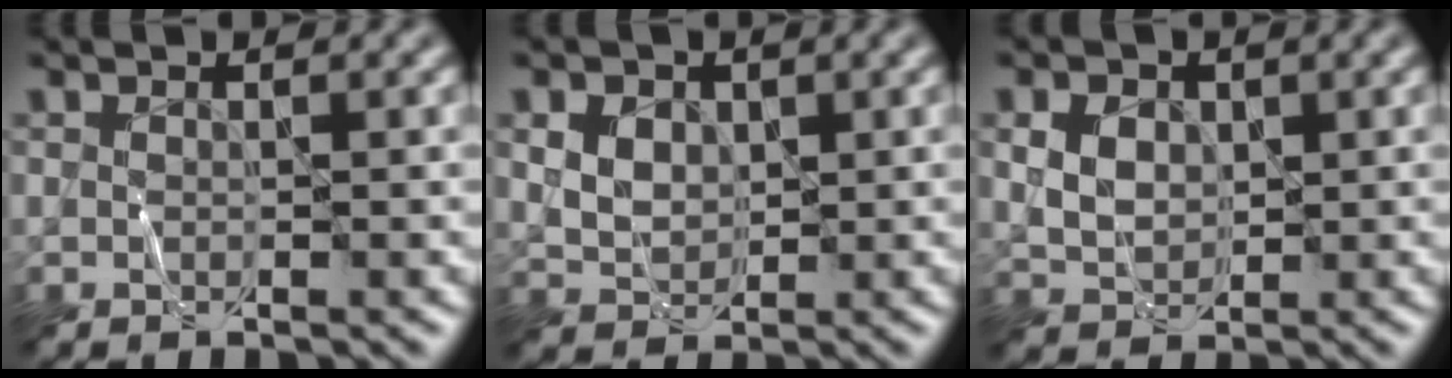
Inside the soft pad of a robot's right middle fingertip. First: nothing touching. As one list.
[{"total": 4.6, "force": [1.8, 3.5, 2.5], "torque": [-0.056, 0.015, 0.029]}, {"total": 3.2, "force": [0.9, 2.5, 1.9], "torque": [-0.041, 0.000, 0.013]}]